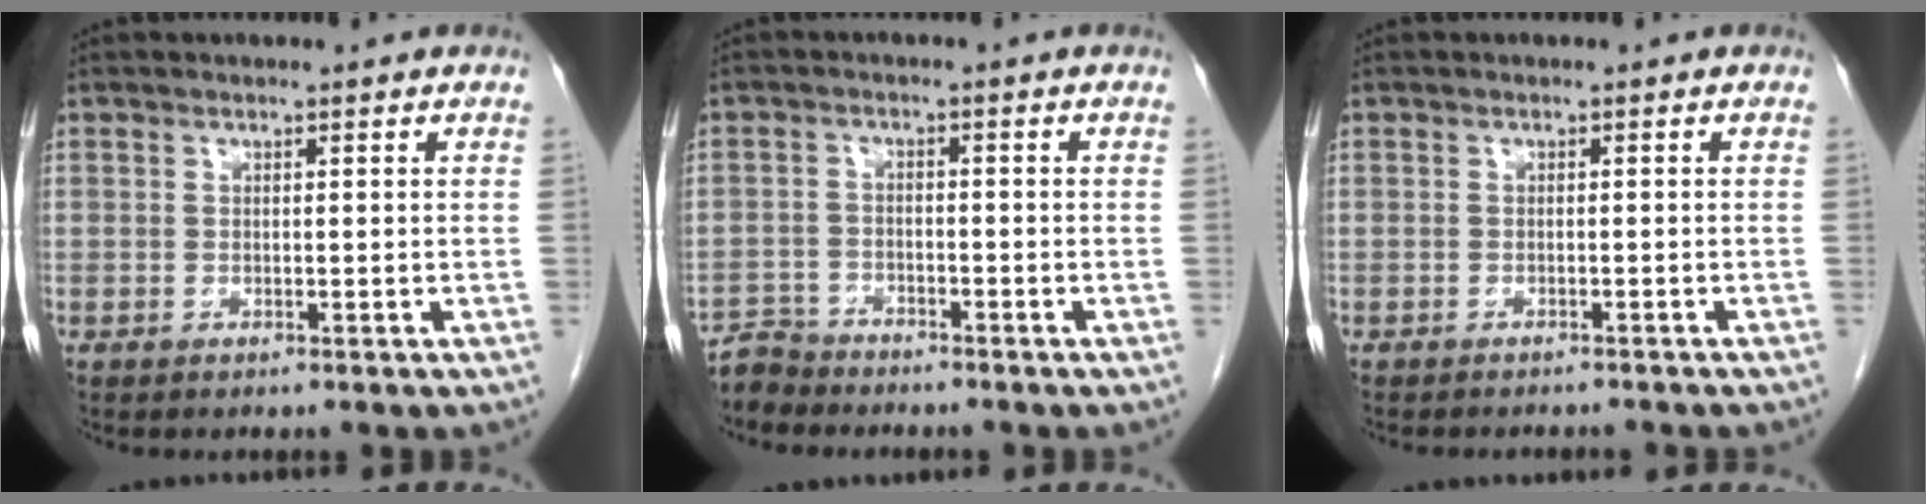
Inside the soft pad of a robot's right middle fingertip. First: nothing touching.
{"total": 3.5, "force": [-3.4, 0.6, -0.7], "torque": [0.013, -0.009, -0.065]}
{"total": 4.5, "force": [-4.2, 0.7, 1.4], "torque": [-0.020, -0.009, -0.049]}